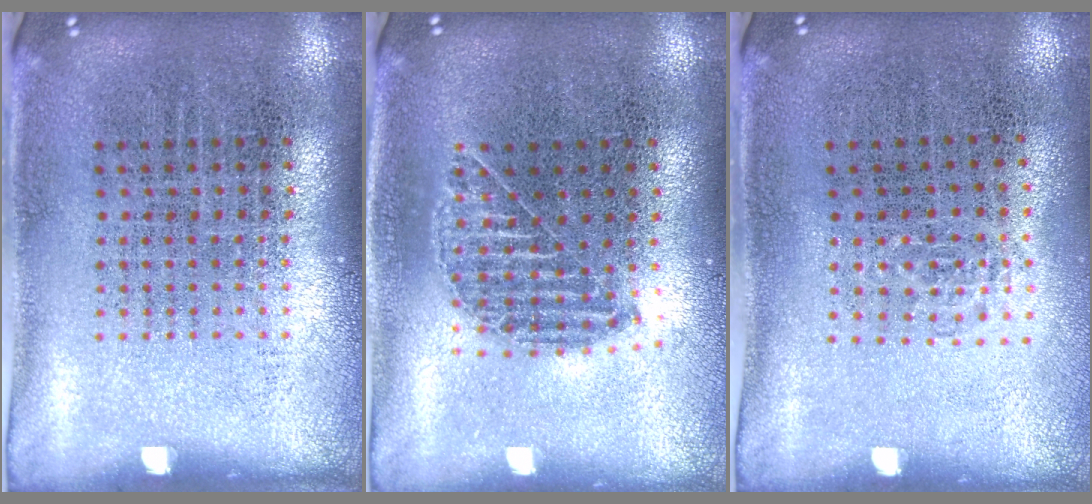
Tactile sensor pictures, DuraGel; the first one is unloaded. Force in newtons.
{"total": 1.0, "press": 0.9, "slide": 0.3}
{"total": 0.6, "press": 0.5, "slide": 0.3}